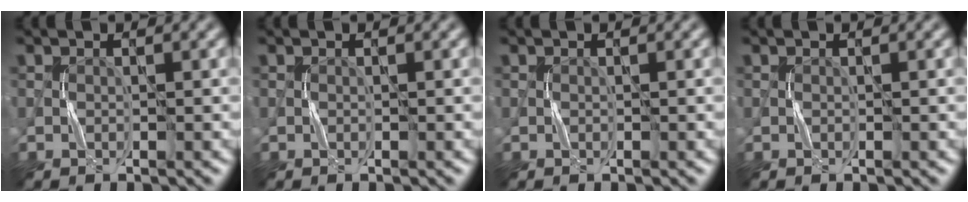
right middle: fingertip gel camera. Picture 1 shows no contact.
{"total": 0.0}
{"total": 0.0}
{"total": 0.0}